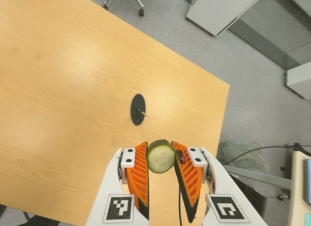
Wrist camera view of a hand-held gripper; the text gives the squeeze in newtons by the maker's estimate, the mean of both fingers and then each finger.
{"total": 7.8, "left": 7.5, "right": 8.1}